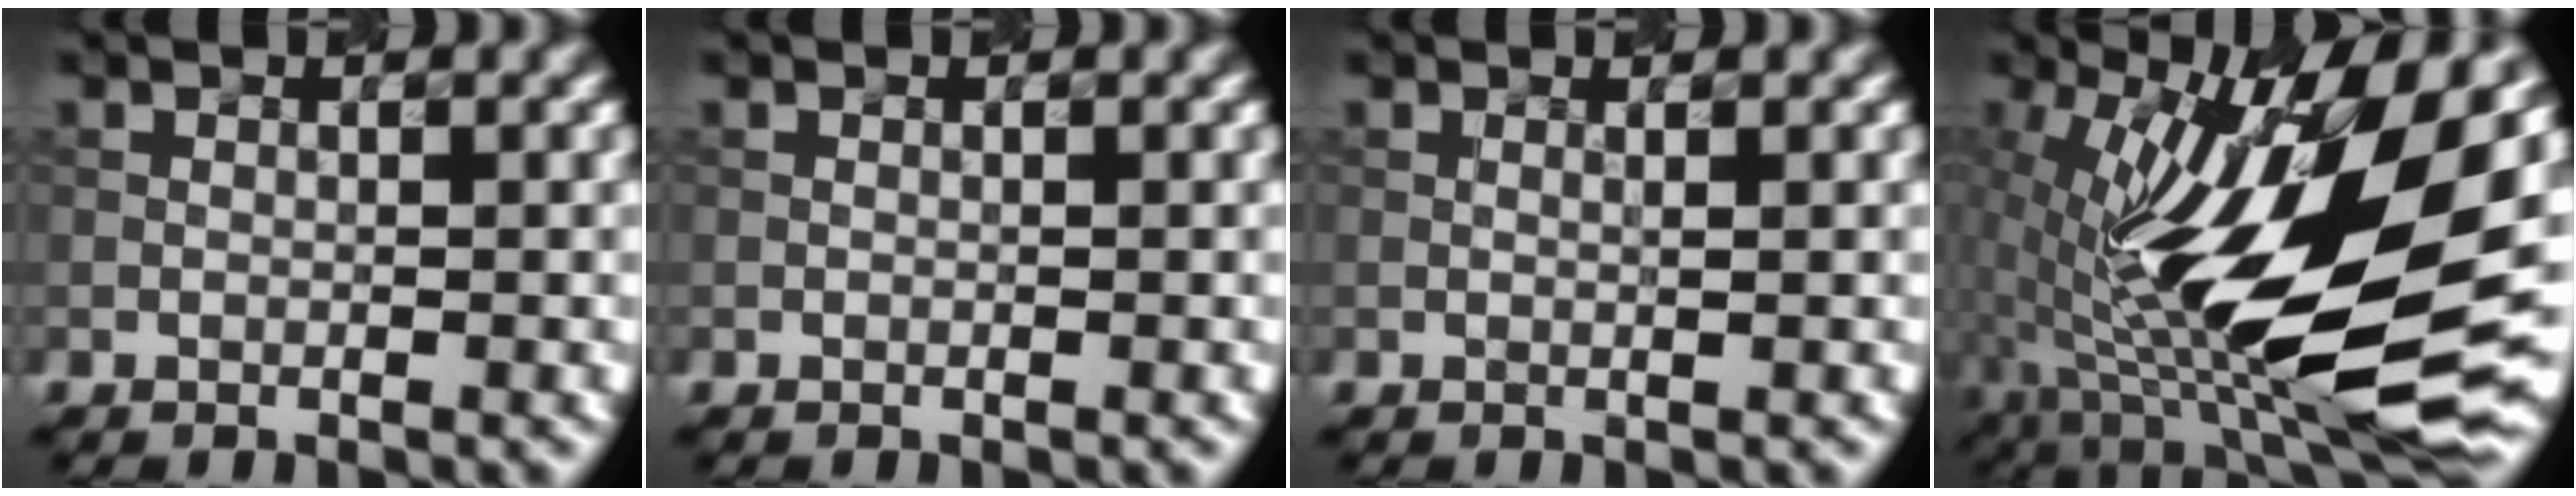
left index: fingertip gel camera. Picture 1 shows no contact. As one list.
[{"total": 0.0}, {"total": 0.7, "force": [0.3, 0.3, 0.6], "torque": [-0.005, 0.001, -0.003]}, {"total": 17.4, "force": [-1.2, 7.1, 15.9], "torque": [-0.304, -0.010, -0.029]}]